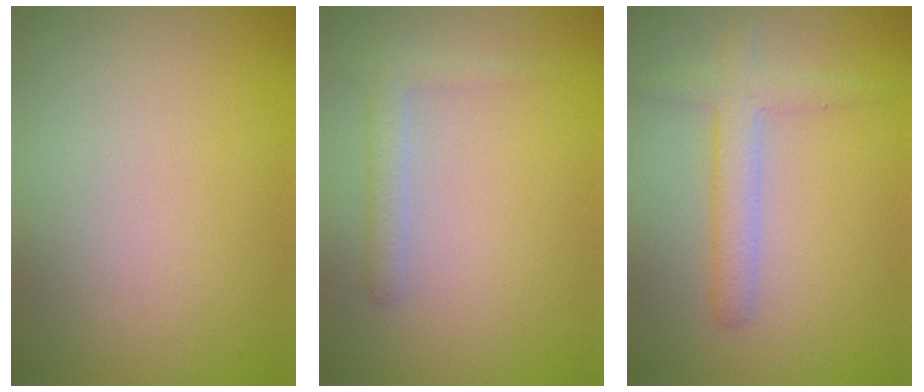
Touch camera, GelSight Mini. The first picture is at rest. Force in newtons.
{"total": 1.8, "press": 1.8, "slide": 0.1}
{"total": 2.8, "press": 2.8, "slide": 0.1}